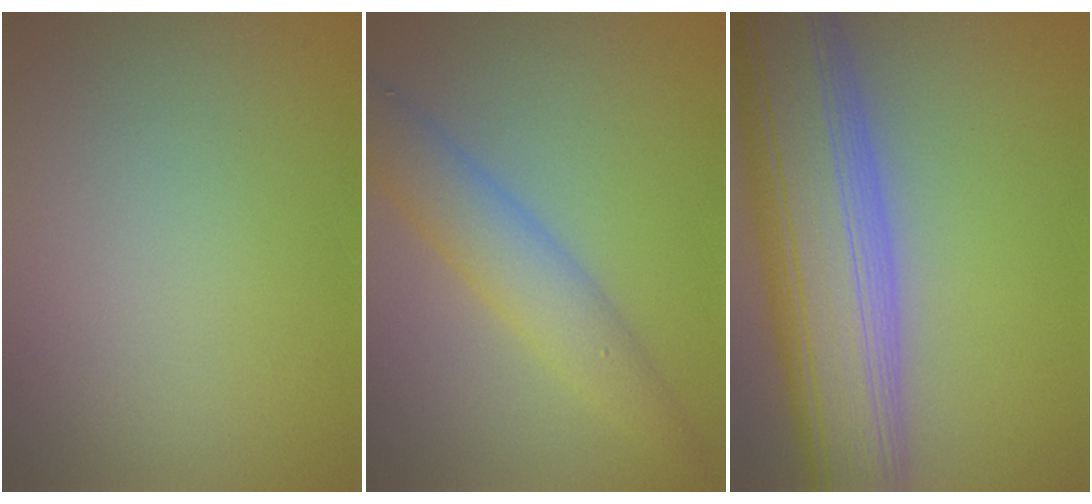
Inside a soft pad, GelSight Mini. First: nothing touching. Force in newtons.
{"total": 4.2, "press": 4.2, "slide": 0.2}
{"total": 12.5, "press": 12.5, "slide": 0.8}